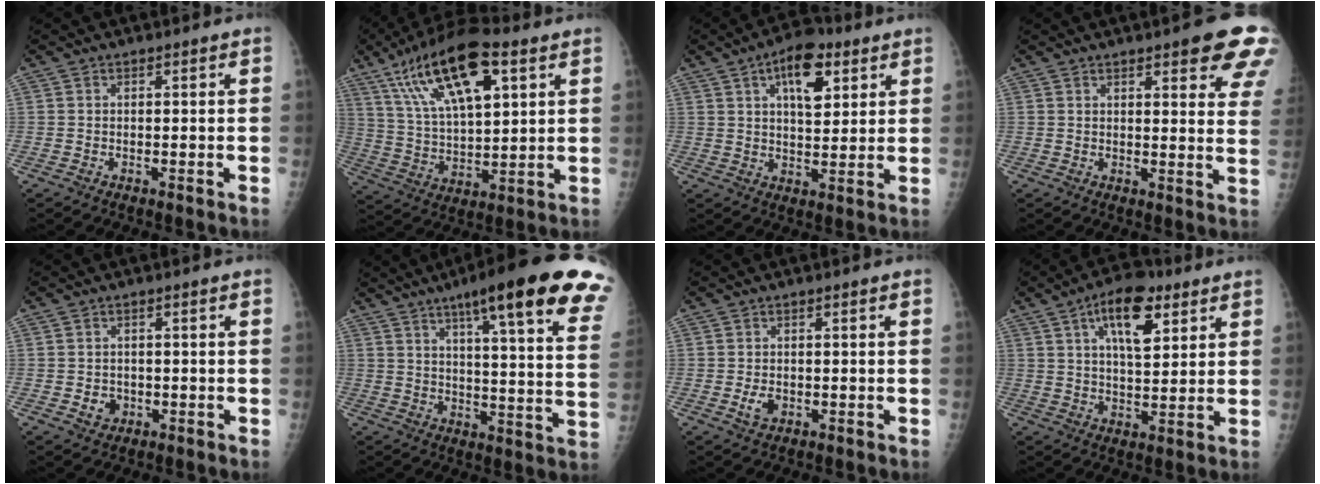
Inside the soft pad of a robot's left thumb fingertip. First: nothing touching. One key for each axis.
{"total": 19.6, "fx": 9.6, "fy": 7.7, "fz": 15.3, "tx": -0.256, "ty": -0.016, "tz": 0.173}
{"total": 10.8, "fx": 5.0, "fy": 5.2, "fz": 8.0, "tx": -0.099, "ty": -0.014, "tz": 0.076}
{"total": 13.4, "fx": 8.1, "fy": 3.4, "fz": 10.2, "tx": -0.097, "ty": -0.034, "tz": 0.088}
{"total": 2.6, "fx": -0.7, "fy": 2.3, "fz": 1.0, "tx": -0.004, "ty": 0.004, "tz": -0.004}
{"total": 26.0, "fx": 15.8, "fy": 3.8, "fz": 20.3, "tx": -0.248, "ty": -0.042, "tz": 0.203}
{"total": 2.5, "fx": -0.6, "fy": 1.7, "fz": 1.7, "tx": -0.028, "ty": 0.000, "tz": -0.008}
{"total": 12.0, "fx": 5.7, "fy": 5.4, "fz": 9.1, "tx": -0.123, "ty": -0.015, "tz": 0.091}